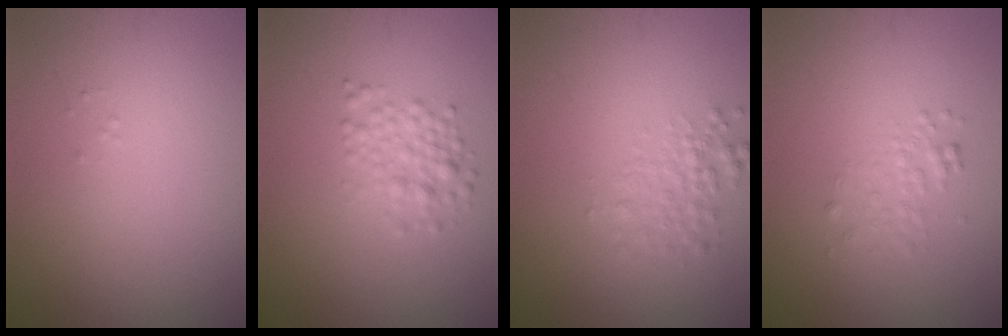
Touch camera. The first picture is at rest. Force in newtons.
{"total": 2.2, "press": 2.2, "slide": 0.0}
{"total": 2.0, "press": 2.0, "slide": 0.1}
{"total": 1.4, "press": 1.4, "slide": 0.1}